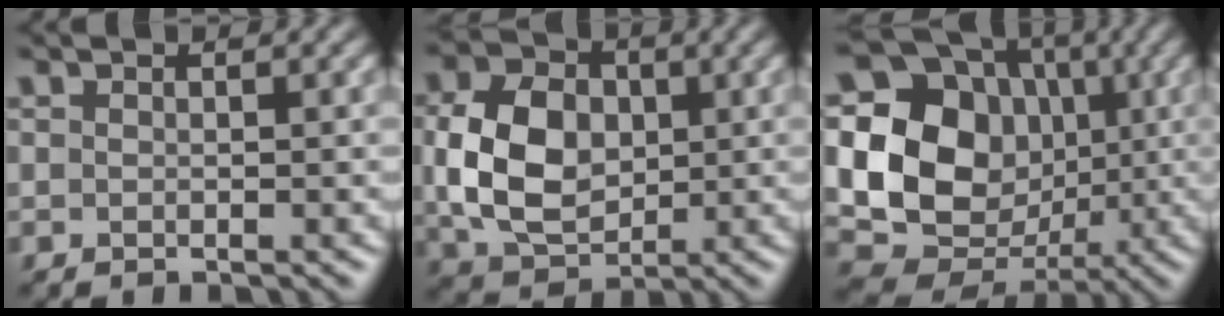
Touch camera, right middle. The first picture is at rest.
{"total": 8.0, "force": [0.3, 5.9, 5.4], "torque": [-0.117, 0.003, 0.002]}
{"total": 17.1, "force": [1.2, 15.2, 7.9], "torque": [-0.179, 0.012, 0.001]}